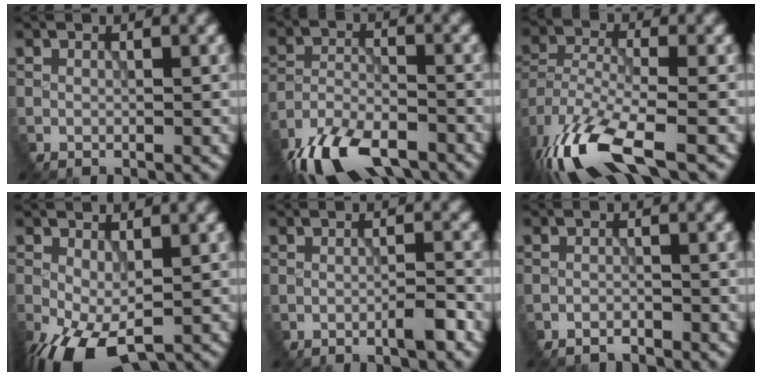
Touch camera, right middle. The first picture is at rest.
{"total": 10.4, "force": [-8.2, 3.9, 5.1], "torque": [-0.099, -0.028, -0.146]}
{"total": 11.4, "force": [-7.6, 4.0, 7.5], "torque": [-0.174, -0.033, -0.138]}
{"total": 7.0, "force": [-3.1, 3.5, 5.2], "torque": [-0.117, -0.024, -0.042]}
{"total": 1.9, "force": [-1.2, 0.0, 1.4], "torque": [-0.020, -0.003, -0.023]}
{"total": 1.6, "force": [-1.6, 0.0, -0.2], "torque": [0.007, -0.002, -0.031]}